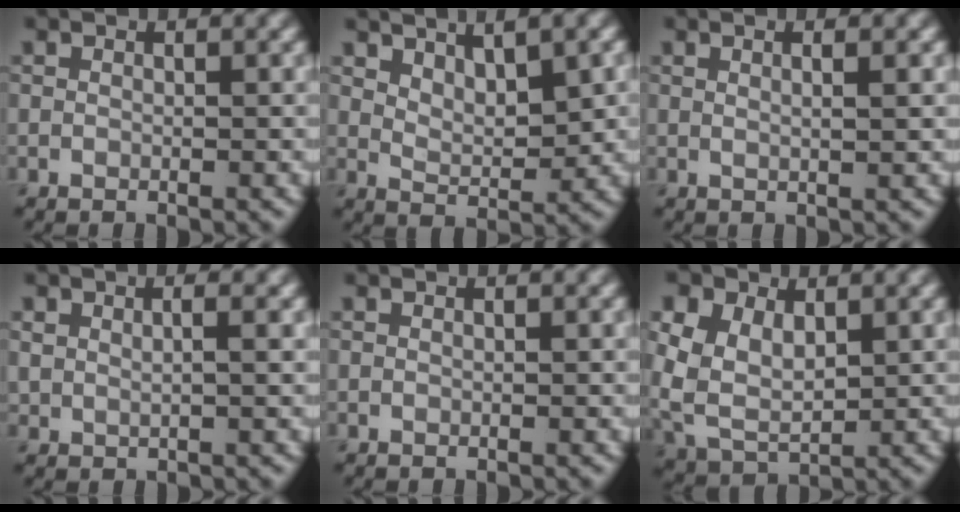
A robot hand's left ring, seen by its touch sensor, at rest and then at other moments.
{"total": 4.3, "force": [2.4, 1.6, 3.2], "torque": [-0.055, -0.005, 0.044]}
{"total": 2.7, "force": [1.0, 1.0, 2.3], "torque": [-0.015, 0.006, -0.006]}
{"total": 1.4, "force": [0.6, 0.5, 1.1], "torque": [-0.023, 0.000, 0.014]}
{"total": 0.0}
{"total": 7.6, "force": [1.8, 5.4, 5.0], "torque": [-0.123, 0.001, 0.038]}